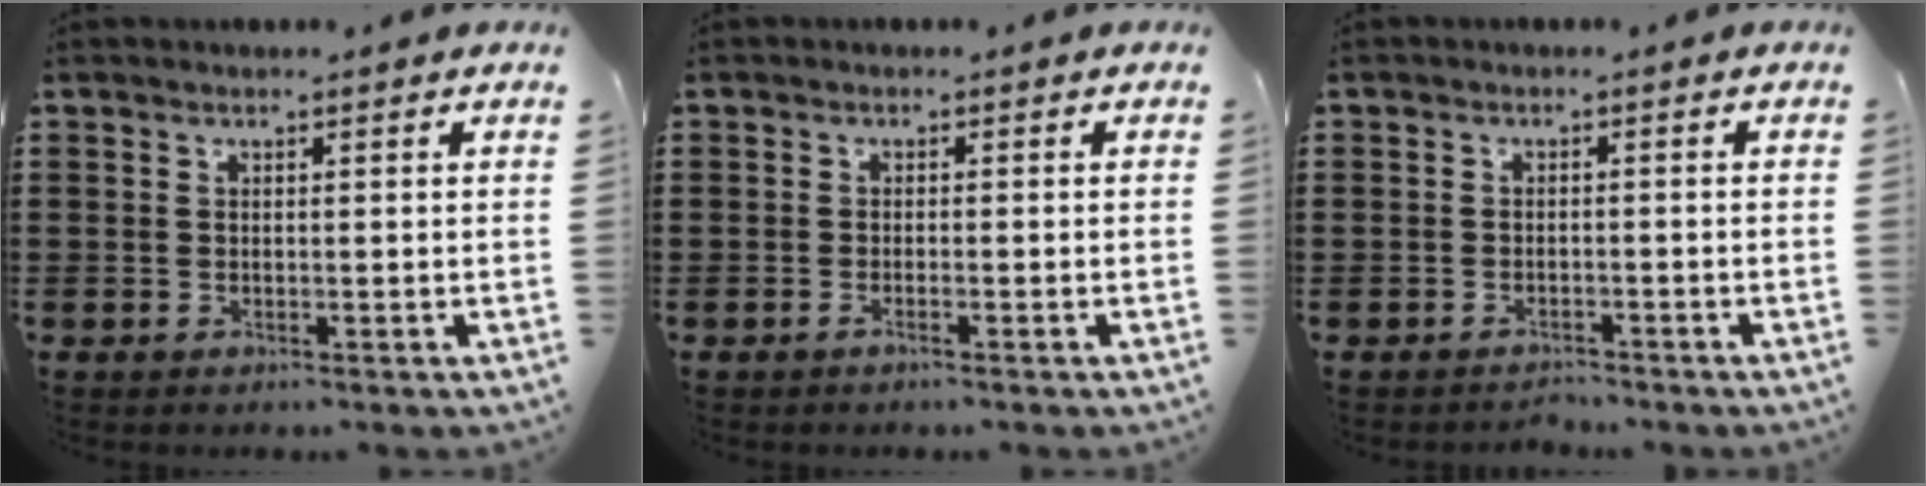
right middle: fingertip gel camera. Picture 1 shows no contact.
{"total": 0.8, "force": [-0.7, 0.0, 0.5], "torque": [-0.010, -0.002, -0.013]}
{"total": 1.8, "force": [-1.8, 0.4, -0.3], "torque": [-0.001, 0.000, -0.041]}